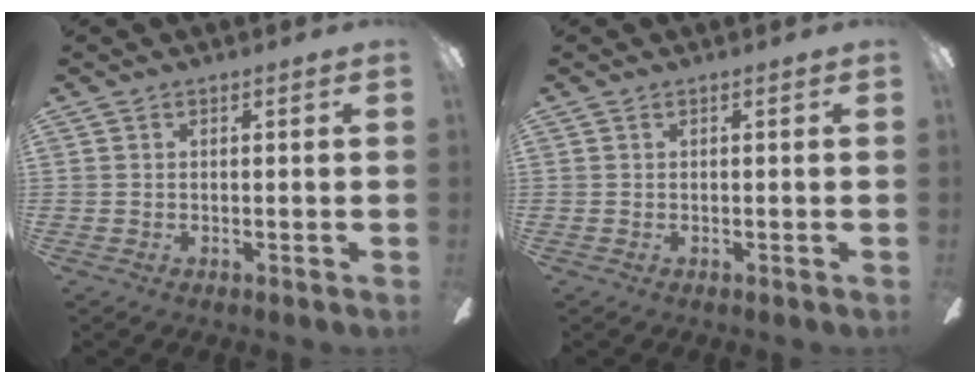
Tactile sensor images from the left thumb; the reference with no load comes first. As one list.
[{"total": 0.0}]